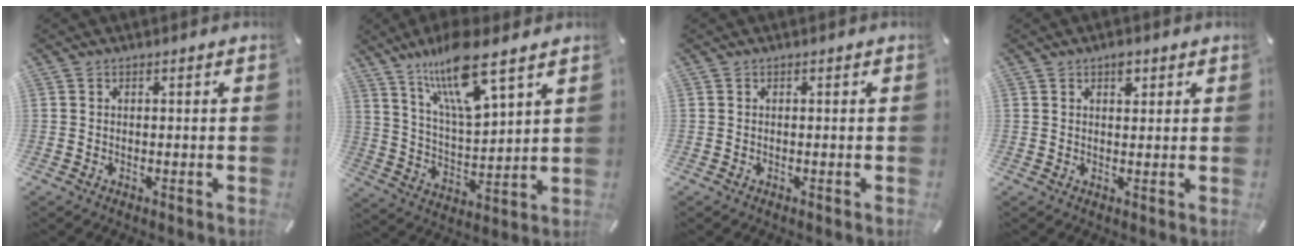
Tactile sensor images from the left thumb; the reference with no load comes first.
{"total": 15.1, "force": [10.7, 3.7, 10.1], "torque": [-0.204, -0.050, 0.180]}
{"total": 0.0}
{"total": 2.7, "force": [1.5, 1.6, 1.6], "torque": [-0.011, -0.006, 0.021]}